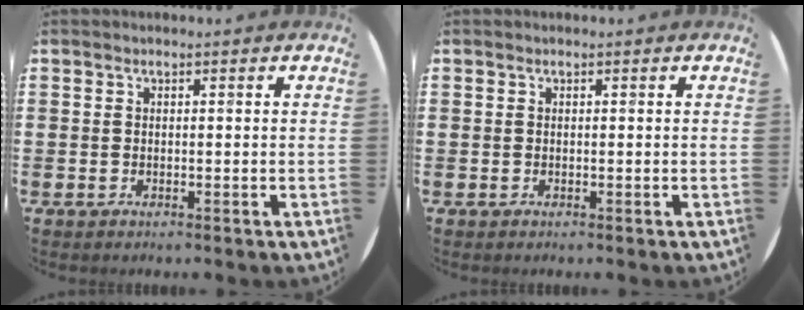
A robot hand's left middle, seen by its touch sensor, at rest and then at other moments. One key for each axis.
{"total": 0.0}